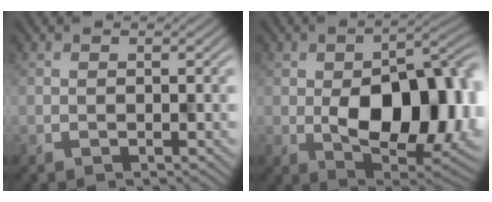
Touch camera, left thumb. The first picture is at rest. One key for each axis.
{"total": 16.2, "fx": -1.1, "fy": 9.3, "fz": 13.3, "tx": -0.180, "ty": -0.013, "tz": -0.004}